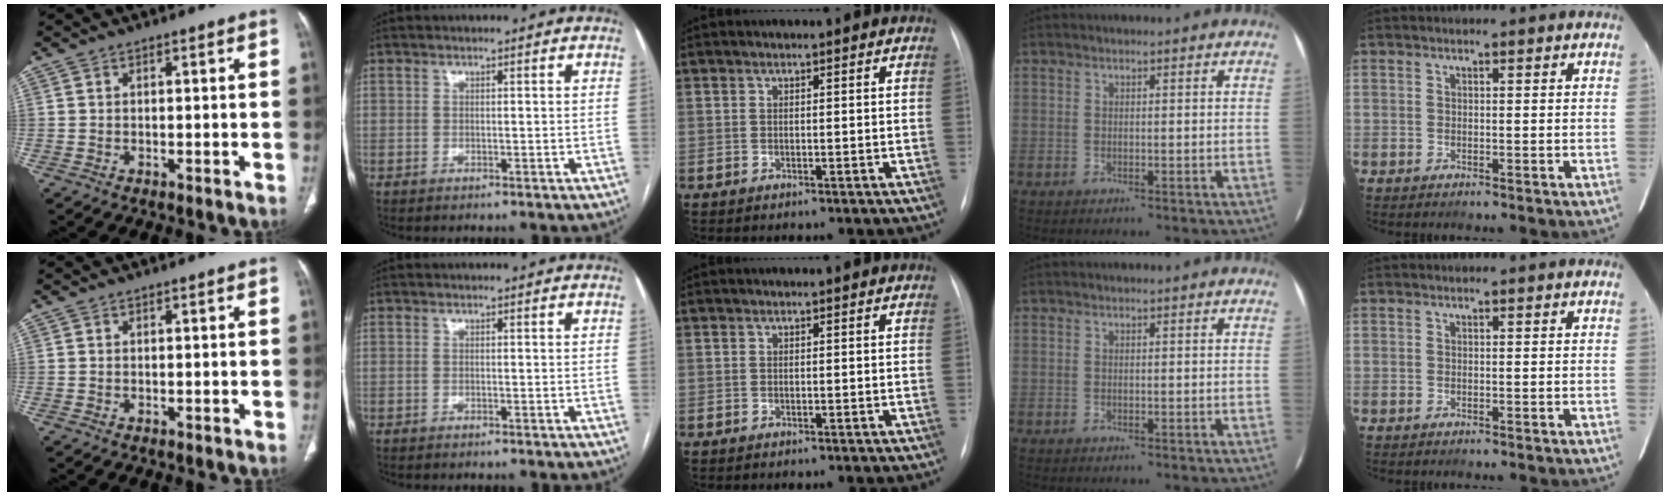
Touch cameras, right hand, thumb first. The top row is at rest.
{}